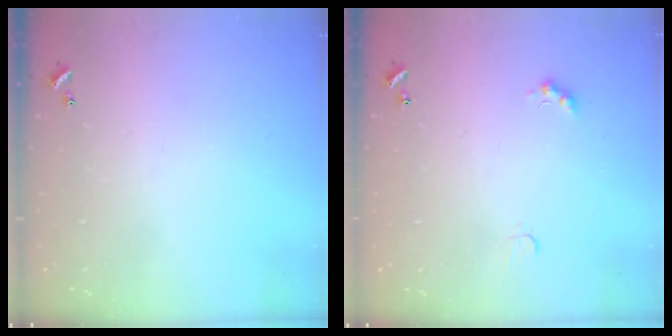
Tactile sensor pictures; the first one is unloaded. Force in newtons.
{"total": 2.4, "press": 2.3, "slide": 0.5}